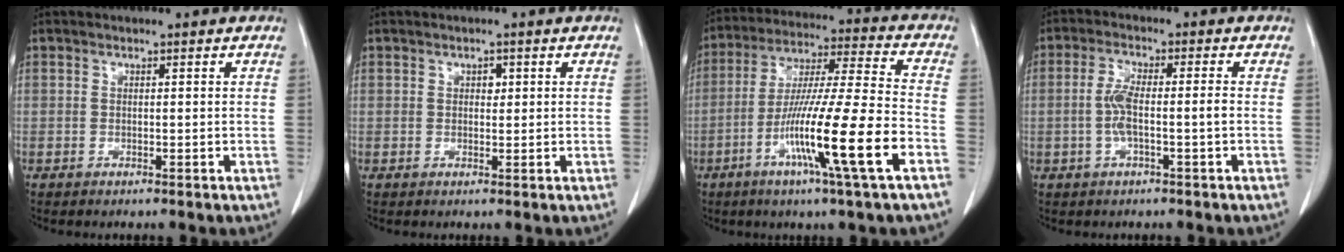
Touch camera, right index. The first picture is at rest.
{"total": 1.3, "force": [0.4, 0.9, 0.8], "torque": [-0.007, 0.000, 0.004]}
{"total": 17.3, "force": [-6.8, -1.1, 15.9], "torque": [-0.297, -0.023, -0.124]}
{"total": 4.9, "force": [-1.0, 0.6, 4.8], "torque": [-0.102, 0.008, -0.017]}